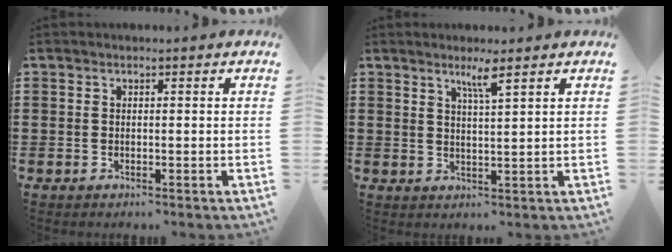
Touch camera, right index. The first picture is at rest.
{"total": 3.1, "force": [2.3, -0.1, 2.2], "torque": [-0.047, -0.003, 0.039]}